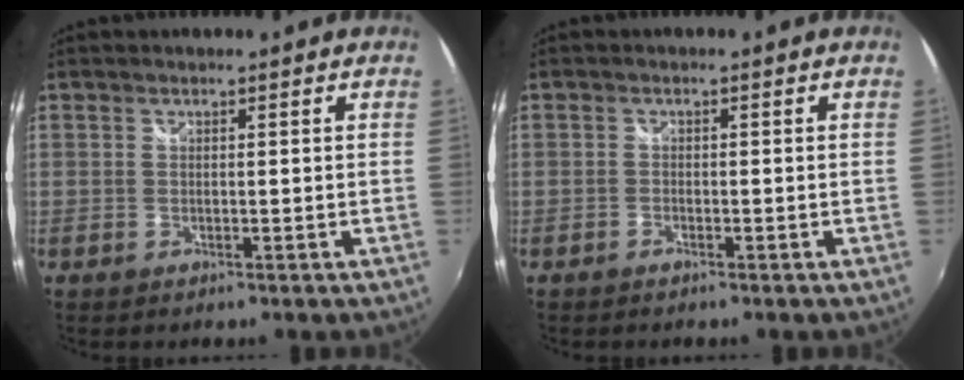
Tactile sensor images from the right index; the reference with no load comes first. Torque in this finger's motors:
{"motor_torque": [-0.01, 0.00, 0.10, 0.00]}